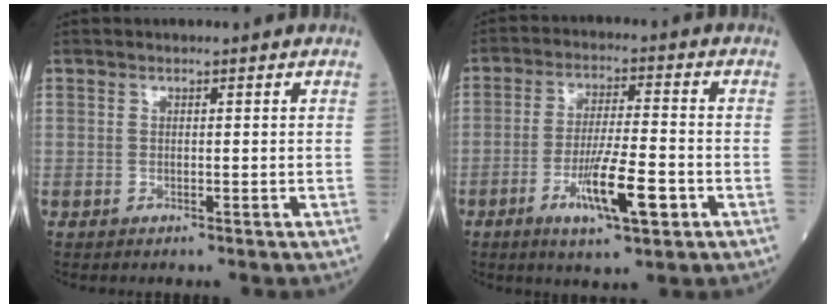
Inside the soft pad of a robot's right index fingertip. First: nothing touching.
{"total": 9.7, "force": [-3.8, 1.2, 8.8], "torque": [-0.159, -0.010, -0.063]}